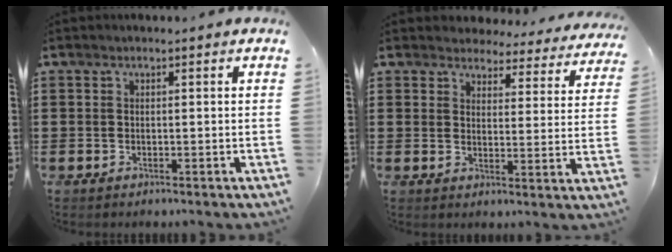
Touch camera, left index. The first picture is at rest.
{"total": 4.2, "force": [4.1, 0.8, 0.4], "torque": [-0.023, -0.028, 0.068]}